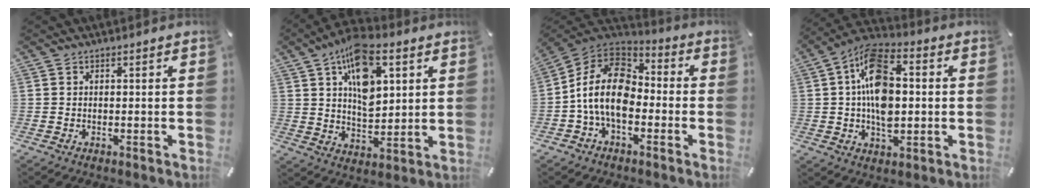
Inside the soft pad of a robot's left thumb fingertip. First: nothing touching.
{"total": 14.1, "force": [6.3, 7.9, 9.8], "torque": [-0.152, -0.014, 0.111]}
{"total": 14.7, "force": [-3.5, 10.0, 10.3], "torque": [-0.224, 0.029, -0.070]}
{"total": 14.6, "force": [0.8, 9.1, 11.4], "torque": [-0.215, 0.006, 0.014]}